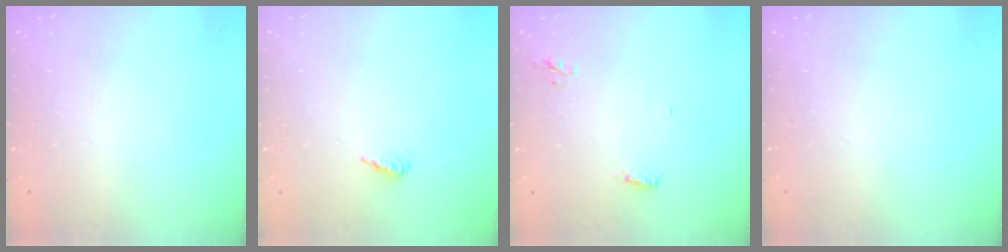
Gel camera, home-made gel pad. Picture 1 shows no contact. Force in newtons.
{"total": 2.1, "press": 1.9, "slide": 0.8}
{"total": 4.6, "press": 4.4, "slide": 1.1}
{"total": 0.0}